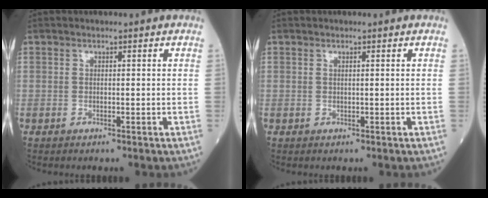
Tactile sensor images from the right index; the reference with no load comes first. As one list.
[{"total": 0.0}]